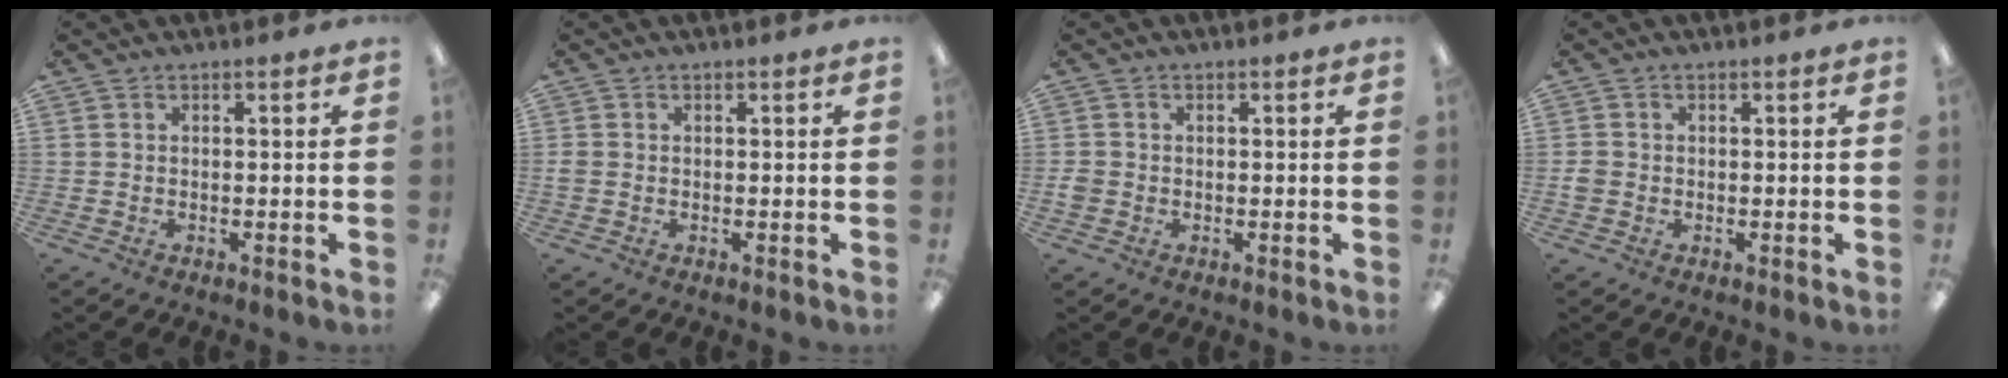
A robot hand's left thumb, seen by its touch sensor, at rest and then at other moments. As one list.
[{"total": 1.2, "force": [-0.2, 1.0, 0.6], "torque": [-0.010, 0.004, -0.003]}, {"total": 1.9, "force": [-0.4, 1.8, 0.7], "torque": [-0.010, 0.005, -0.008]}, {"total": 1.8, "force": [-0.4, 1.7, 0.6], "torque": [-0.010, 0.004, -0.008]}]